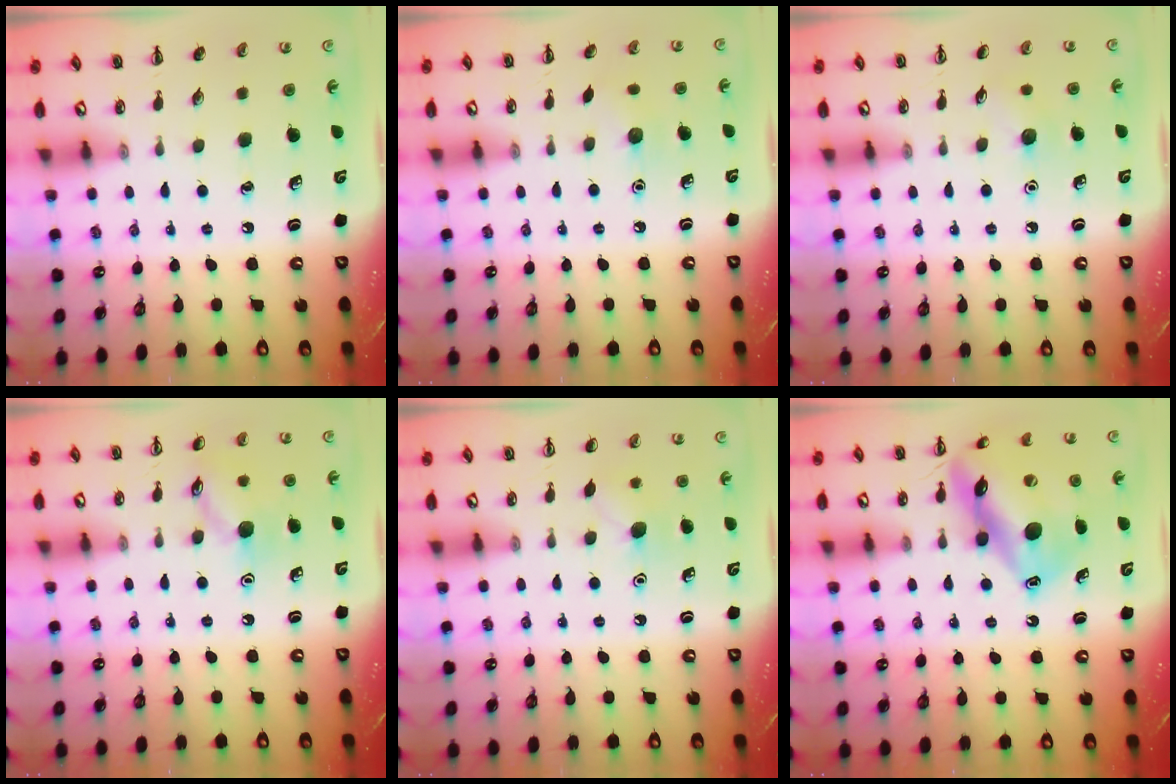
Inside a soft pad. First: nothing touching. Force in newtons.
{"total": 5.3, "press": 5.1, "slide": 1.5}
{"total": 5.5, "press": 5.2, "slide": 1.6}
{"total": 9.6, "press": 9.6, "slide": 0.6}
{"total": 5.6, "press": 5.3, "slide": 1.6}
{"total": 15.7, "press": 15.6, "slide": 2.0}